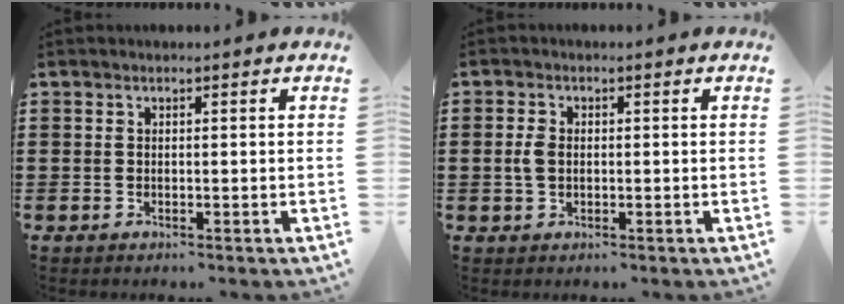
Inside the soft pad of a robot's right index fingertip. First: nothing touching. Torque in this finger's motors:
{"motor_torque": [0.00, 2.14, 0.21, 0.06]}